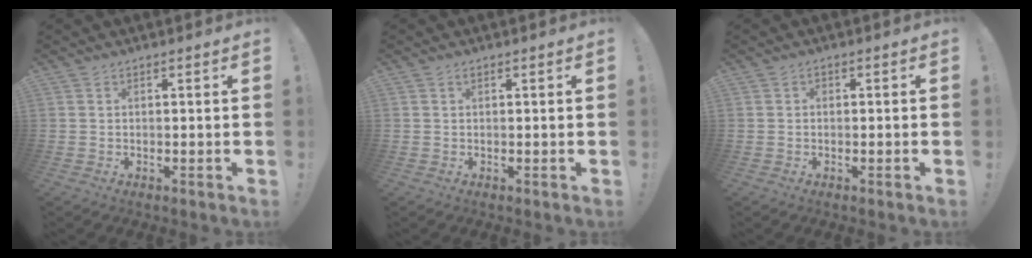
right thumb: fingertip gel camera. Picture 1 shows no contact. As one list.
[{"total": 0.0}, {"total": 0.6, "force": [-0.4, 0.4, 0.2], "torque": [-0.003, 0.004, -0.007]}]